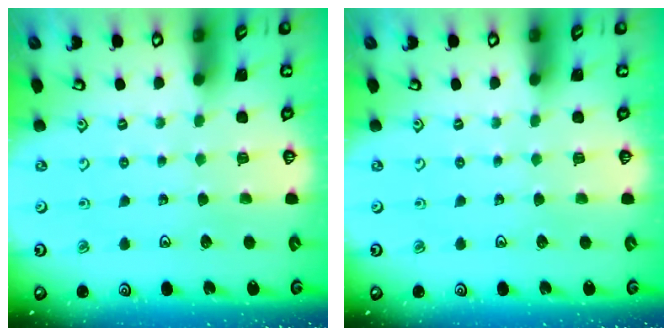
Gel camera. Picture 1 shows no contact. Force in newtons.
{"total": 0.0}